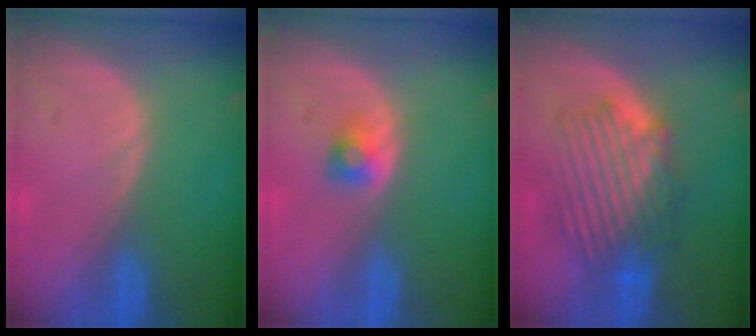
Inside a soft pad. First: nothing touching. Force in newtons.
{"total": 2.2, "press": 2.2, "slide": 0.3}
{"total": 8.8, "press": 8.3, "slide": 2.8}